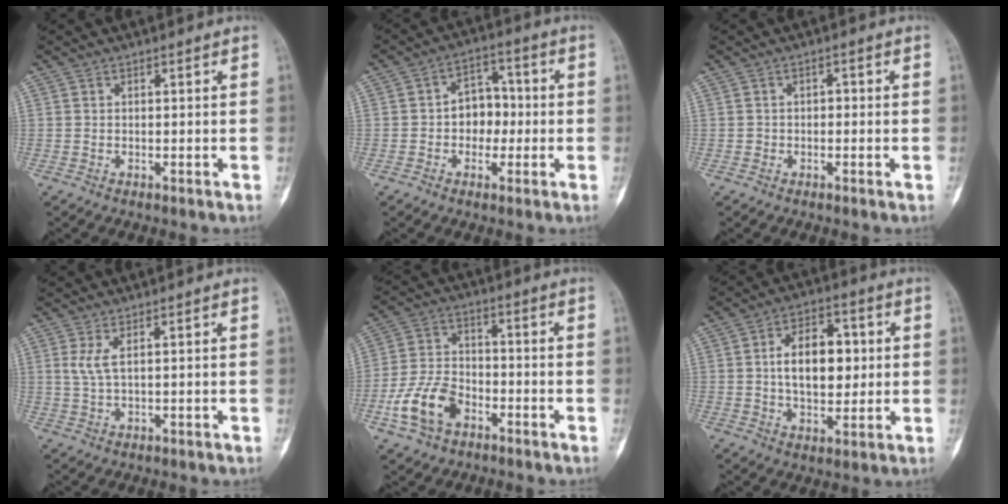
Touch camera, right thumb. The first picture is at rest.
{"total": 7.4, "force": [-0.8, 5.8, 4.6], "torque": [-0.027, 0.026, -0.023]}
{"total": 1.3, "force": [-0.3, 1.1, 0.6], "torque": [0.007, 0.006, -0.010]}
{"total": 2.9, "force": [1.0, 0.6, 2.6], "torque": [-0.069, -0.001, 0.030]}
{"total": 11.2, "force": [-5.0, 7.2, 6.9], "torque": [-0.133, 0.029, -0.096]}
{"total": 12.3, "force": [1.3, 7.3, 9.8], "torque": [-0.124, 0.005, 0.021]}